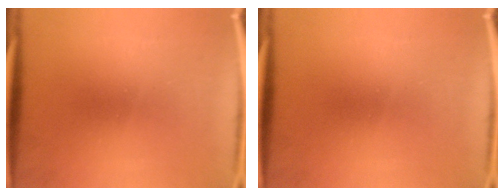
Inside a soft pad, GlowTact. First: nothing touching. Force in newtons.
{"total": 0.0}